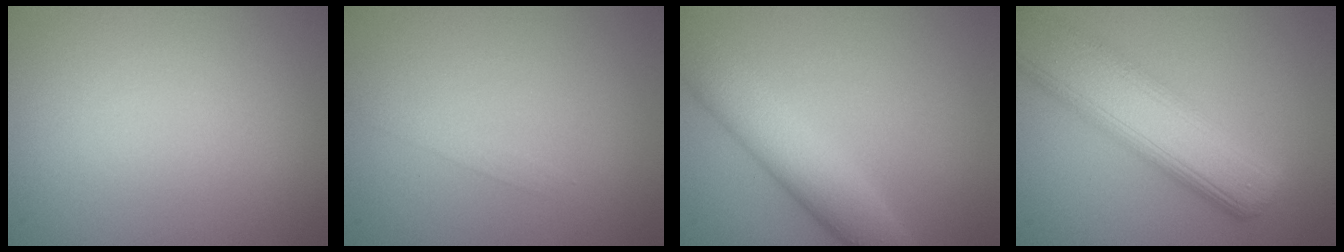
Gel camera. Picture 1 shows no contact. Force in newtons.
{"total": 0.8, "press": 0.8, "slide": 0.1}
{"total": 5.4, "press": 5.4, "slide": 0.1}
{"total": 9.1, "press": 9.0, "slide": 0.9}